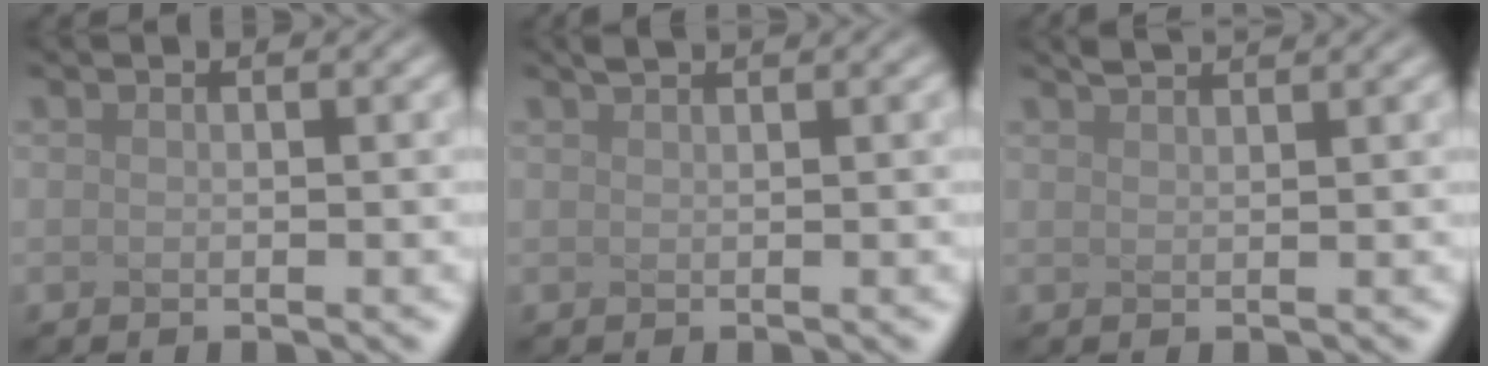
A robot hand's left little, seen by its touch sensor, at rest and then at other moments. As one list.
[{"total": 1.4, "force": [1.2, 0.2, 0.7], "torque": [-0.006, 0.006, 0.009]}, {"total": 2.6, "force": [2.3, 0.5, 1.2], "torque": [-0.003, 0.016, 0.014]}]